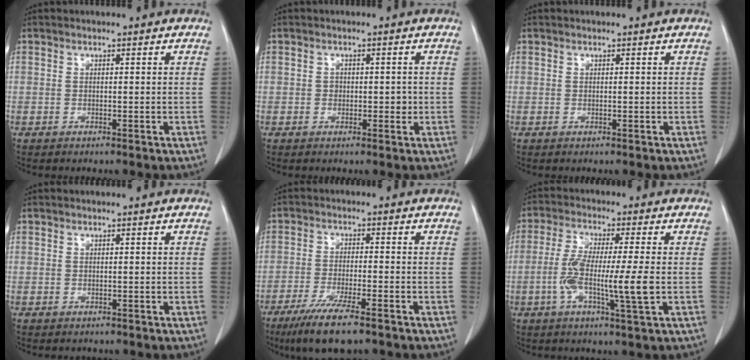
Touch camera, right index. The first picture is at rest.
{"total": 1.9, "force": [-0.2, 1.5, 1.3], "torque": [-0.014, 0.003, -0.001]}
{"total": 0.0}
{"total": 0.6, "force": [-0.2, 0.6, 0.0], "torque": [0.001, 0.006, -0.005]}
{"total": 9.1, "force": [-6.3, 0.9, 6.5], "torque": [-0.115, -0.023, -0.103]}
{"total": 9.5, "force": [-1.7, 0.2, 9.4], "torque": [-0.178, -0.009, -0.038]}